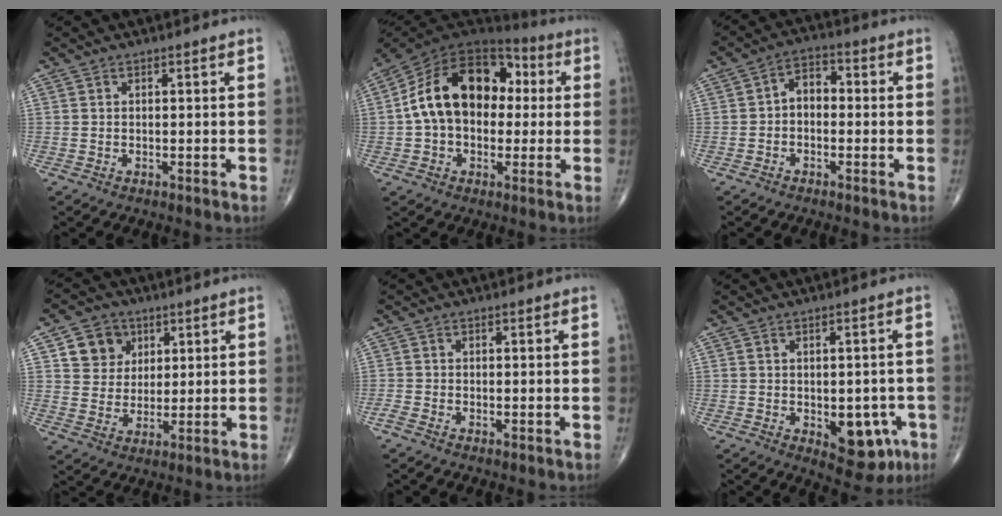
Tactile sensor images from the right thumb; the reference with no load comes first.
{"total": 19.4, "force": [1.7, 13.1, 14.1], "torque": [-0.216, 0.045, 0.021]}
{"total": 5.1, "force": [-0.5, 3.5, 3.6], "torque": [-0.041, 0.022, -0.022]}
{"total": 8.0, "force": [3.3, 6.9, 2.3], "torque": [-0.007, -0.010, 0.057]}
{"total": 1.3, "force": [-0.9, 0.5, 0.8], "torque": [-0.026, 0.001, -0.022]}
{"total": 9.4, "force": [-3.2, 5.3, 7.1], "torque": [-0.054, 0.011, -0.028]}